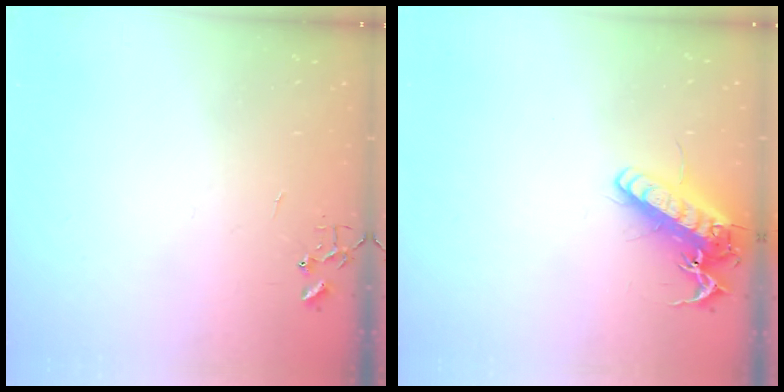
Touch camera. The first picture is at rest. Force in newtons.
{"total": 16.5, "press": 16.3, "slide": 2.7}